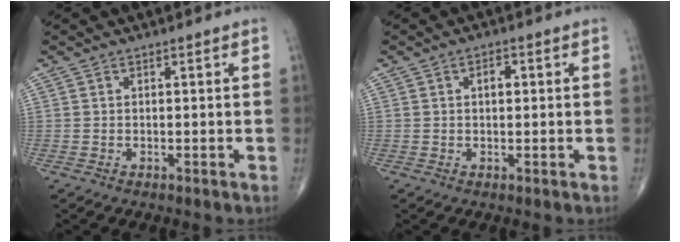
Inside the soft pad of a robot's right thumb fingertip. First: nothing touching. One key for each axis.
{"total": 2.1, "fx": 0.4, "fy": 1.2, "fz": 1.7, "tx": -0.022, "ty": 0.004, "tz": 0.003}